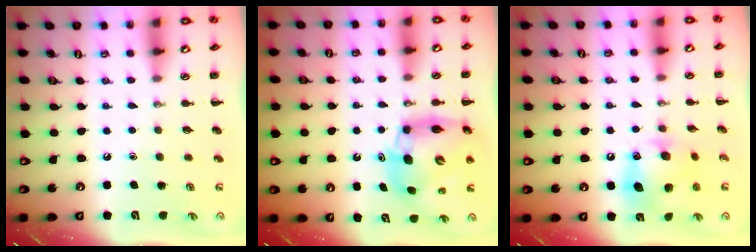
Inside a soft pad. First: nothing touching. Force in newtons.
{"total": 11.4, "press": 10.8, "slide": 3.8}
{"total": 12.6, "press": 12.5, "slide": 1.6}